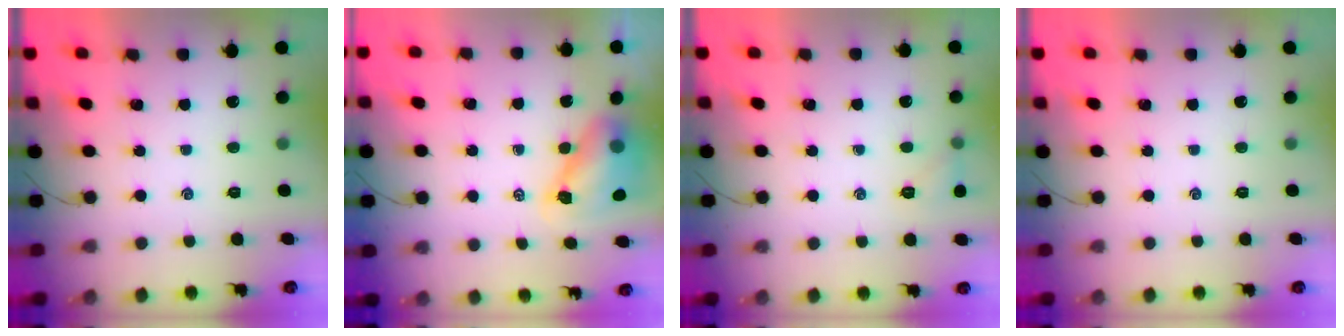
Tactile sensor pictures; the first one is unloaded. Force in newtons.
{"total": 8.2, "press": 8.0, "slide": 1.5}
{"total": 6.2, "press": 5.9, "slide": 1.9}
{"total": 0.0}